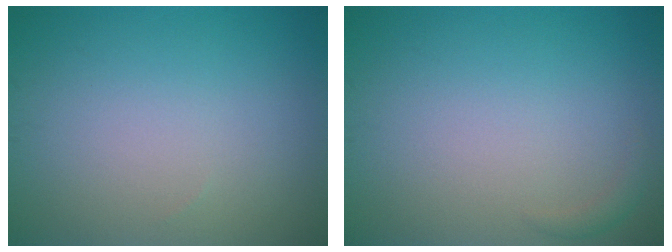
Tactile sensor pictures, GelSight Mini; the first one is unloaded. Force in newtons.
{"total": 0.9, "press": 0.9, "slide": 0.1}